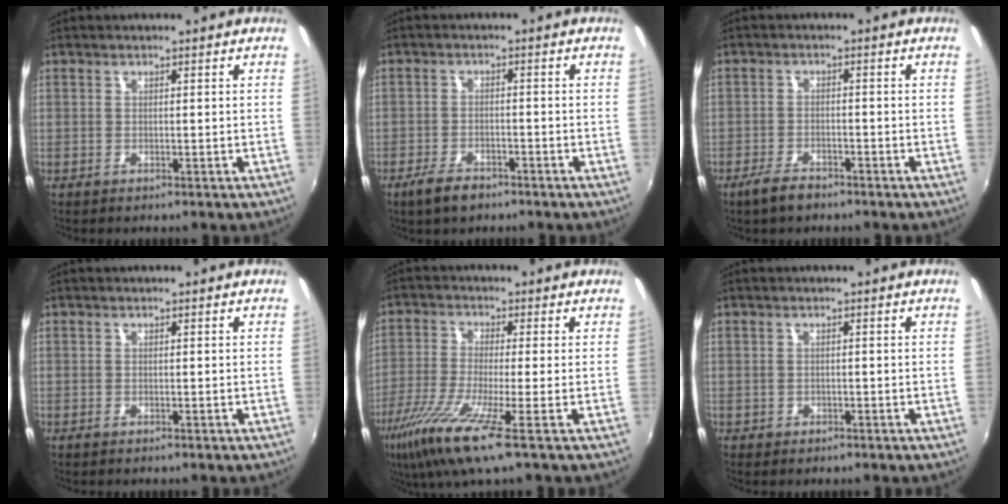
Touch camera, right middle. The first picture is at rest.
{"total": 5.1, "force": [-3.8, 2.1, 2.7], "torque": [-0.072, -0.007, -0.069]}
{"total": 4.3, "force": [-3.4, 1.5, 2.1], "torque": [-0.060, -0.005, -0.064]}
{"total": 0.0}
{"total": 10.9, "force": [-6.0, 0.3, 9.1], "torque": [-0.208, -0.034, -0.118]}
{"total": 1.1, "force": [-0.6, 0.9, 0.2], "torque": [-0.007, -0.002, -0.007]}